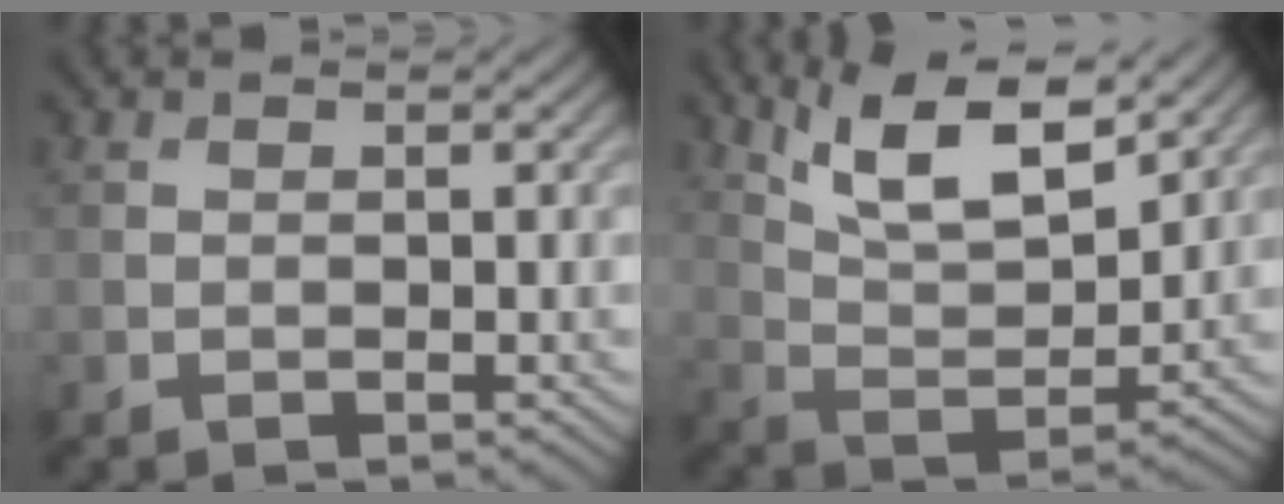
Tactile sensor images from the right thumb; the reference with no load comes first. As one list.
[{"total": 12.3, "force": [8.3, 4.1, 8.1], "torque": [-0.153, 0.002, 0.138]}]